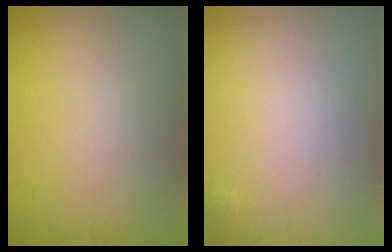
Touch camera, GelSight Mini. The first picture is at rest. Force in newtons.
{"total": 0.0}